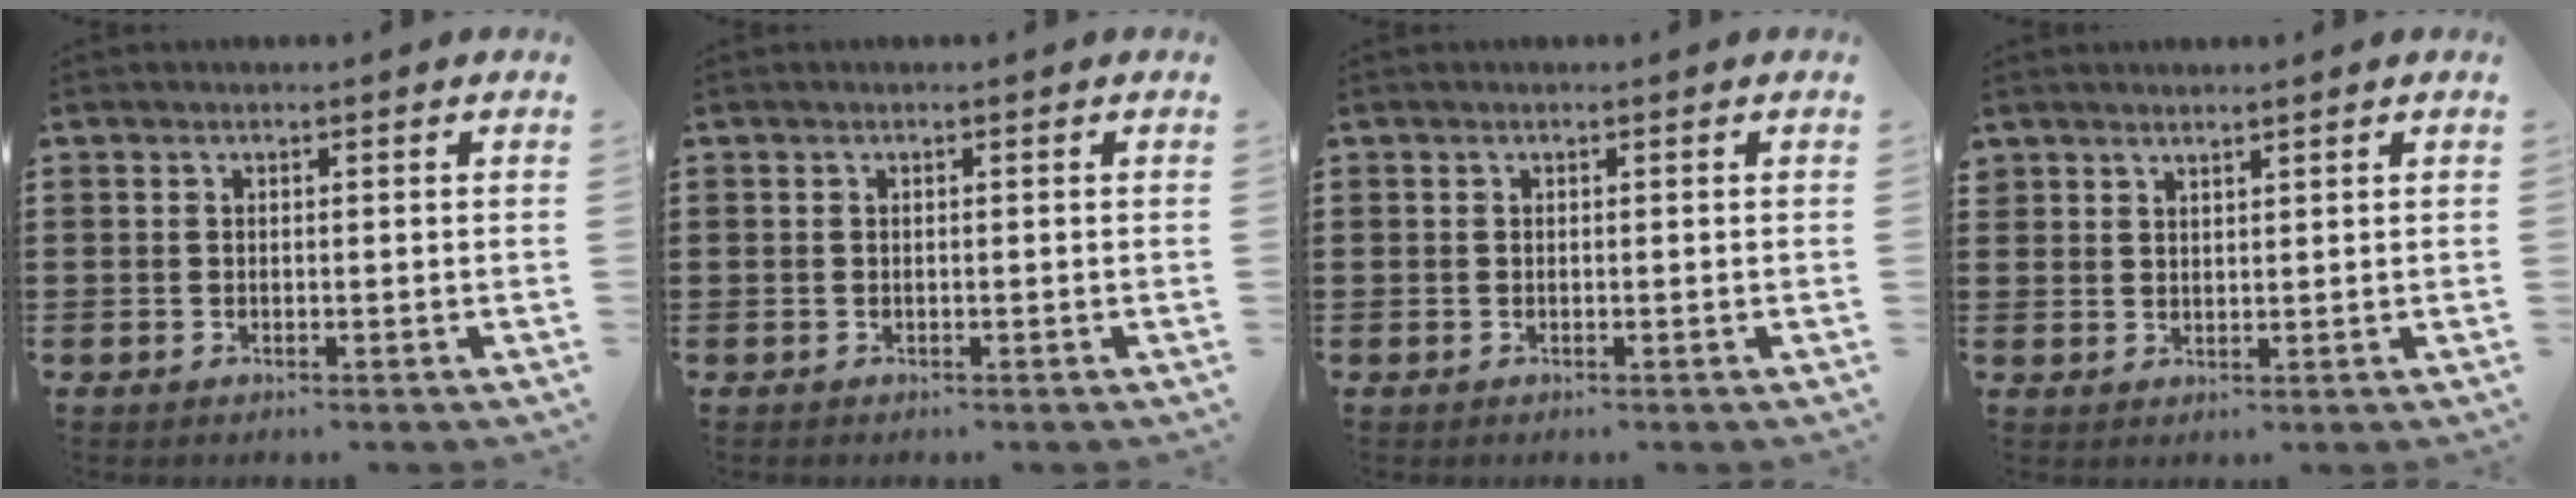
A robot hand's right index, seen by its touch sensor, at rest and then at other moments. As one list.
[{"total": 0.0}, {"total": 0.0}, {"total": 1.9, "force": [1.9, 0.5, 0.0], "torque": [-0.003, 0.003, 0.037]}]